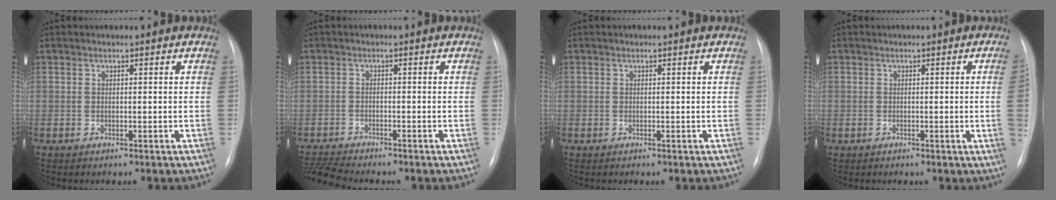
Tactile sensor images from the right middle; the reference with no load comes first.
{"total": 5.5, "force": [-5.3, -0.6, 1.4], "torque": [-0.031, -0.019, -0.091]}
{"total": 0.0}
{"total": 2.7, "force": [-0.1, -1.0, 2.5], "torque": [-0.035, -0.004, 0.002]}